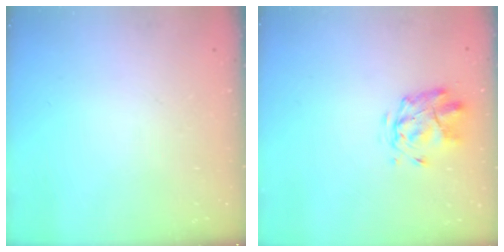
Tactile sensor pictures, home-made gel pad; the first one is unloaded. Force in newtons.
{"total": 2.9, "press": 2.5, "slide": 1.4}